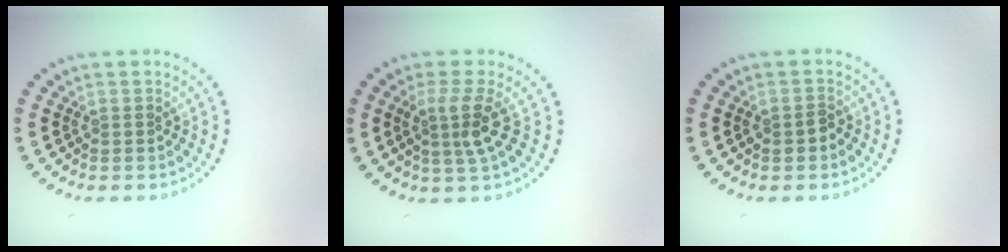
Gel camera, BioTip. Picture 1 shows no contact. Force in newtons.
{"total": 2.9, "press": 2.2, "slide": 2.0}
{"total": 1.1, "press": 1.1, "slide": 0.3}